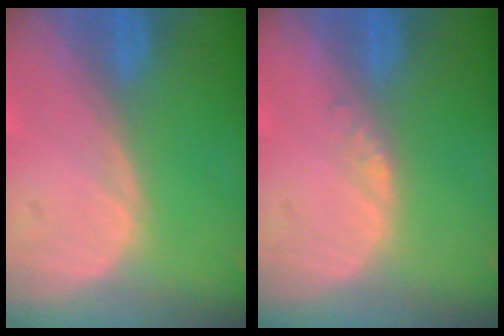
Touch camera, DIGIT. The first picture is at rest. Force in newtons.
{"total": 1.1, "press": 1.1, "slide": 0.1}